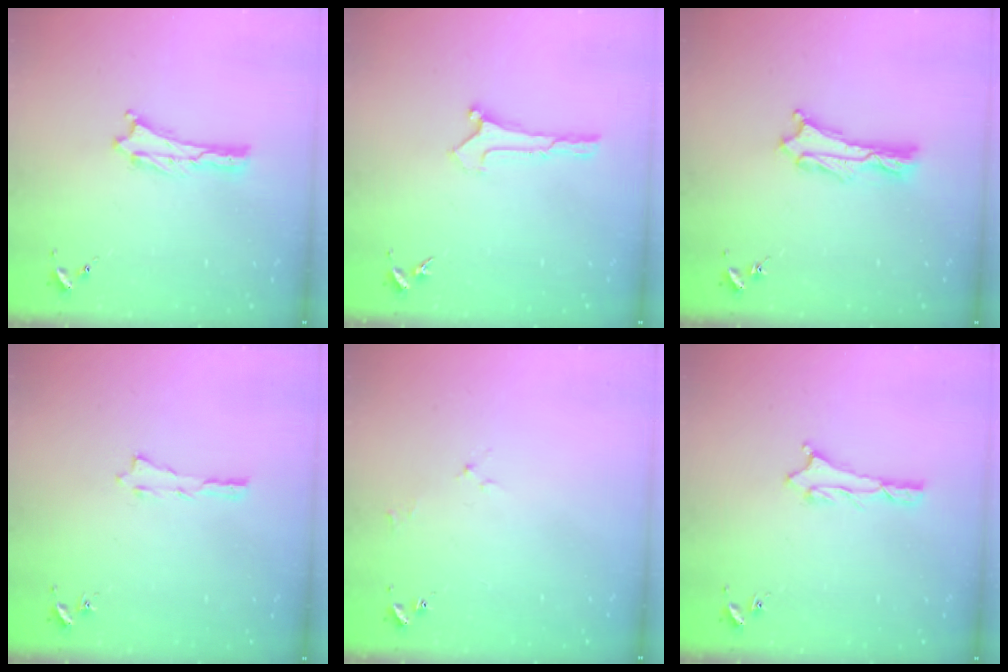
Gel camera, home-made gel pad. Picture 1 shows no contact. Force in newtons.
{"total": 0.0}
{"total": 1.2, "press": 1.2, "slide": 0.2}
{"total": 0.0}
{"total": 1.7, "press": 1.6, "slide": 0.3}
{"total": 0.9, "press": 0.8, "slide": 0.1}